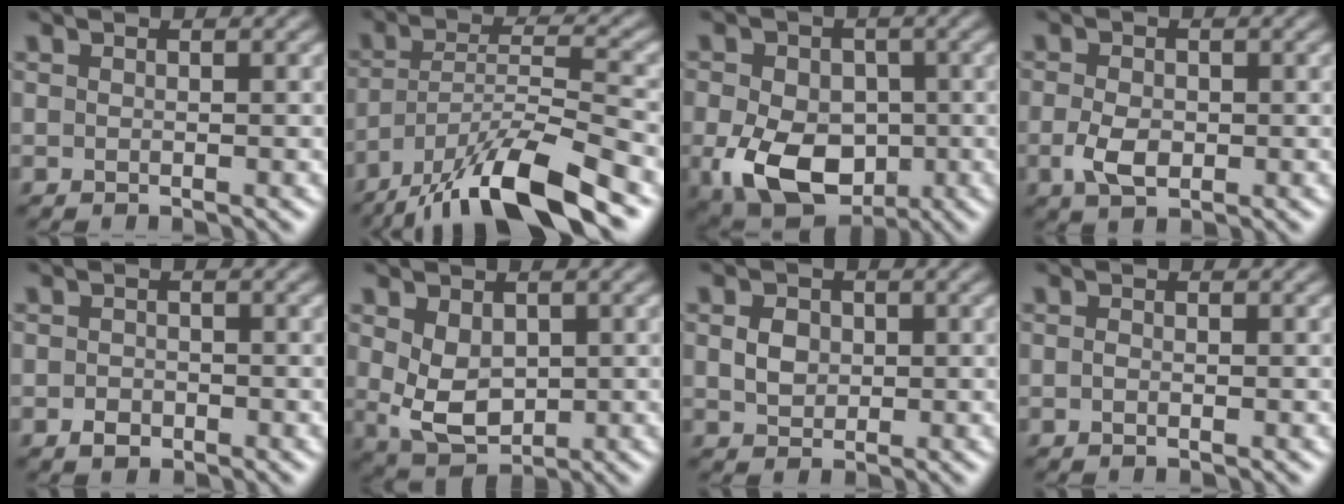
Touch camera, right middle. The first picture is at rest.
{"total": 11.6, "force": [-8.3, 2.5, 7.6], "torque": [-0.138, 0.006, -0.155]}
{"total": 9.2, "force": [-2.2, 6.5, 6.1], "torque": [-0.122, -0.023, -0.043]}
{"total": 2.9, "force": [-0.6, 1.8, 2.1], "torque": [-0.046, -0.001, -0.011]}
{"total": 1.4, "force": [-0.7, 1.0, 0.7], "torque": [-0.010, 0.001, -0.014]}
{"total": 4.6, "force": [0.3, 3.1, 3.4], "torque": [-0.074, -0.007, 0.015]}
{"total": 2.2, "force": [0.3, 1.7, 1.2], "torque": [-0.028, 0.001, 0.003]}
{"total": 0.5, "force": [-0.1, 0.3, 0.4], "torque": [-0.012, 0.000, -0.002]}